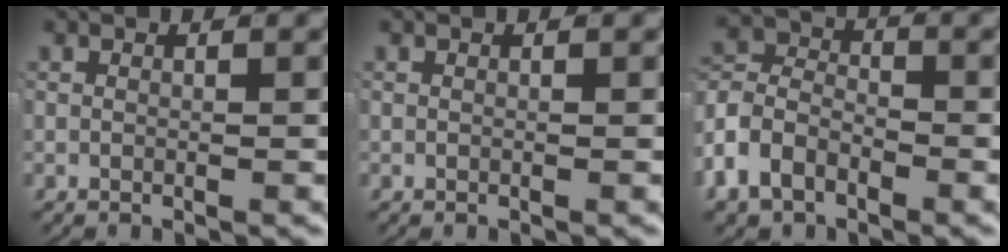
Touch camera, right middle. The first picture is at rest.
{"total": 0.0}
{"total": 6.4, "force": [-1.7, 5.2, 3.4], "torque": [-0.076, -0.015, -0.035]}